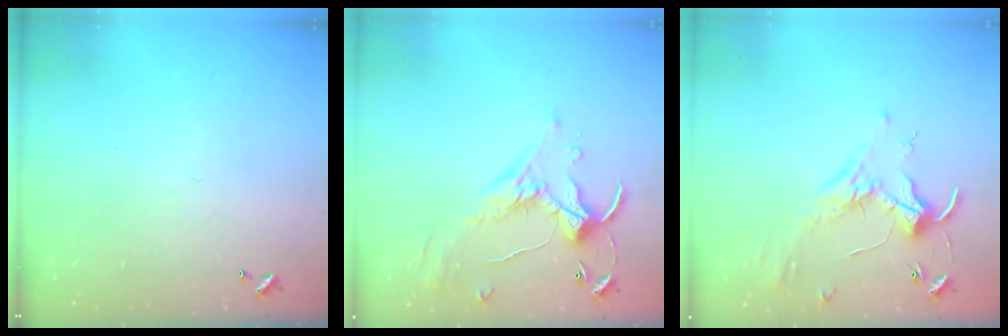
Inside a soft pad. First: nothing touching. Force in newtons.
{"total": 1.1, "press": 0.4, "slide": 1.0}
{"total": 1.7, "press": 1.6, "slide": 0.5}